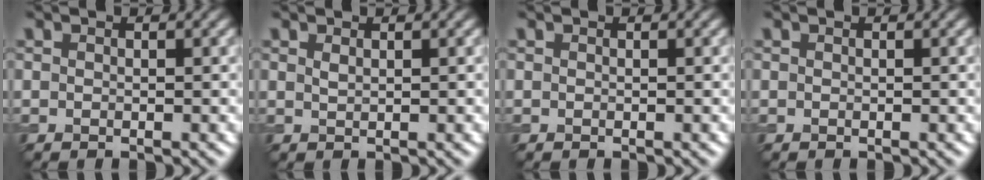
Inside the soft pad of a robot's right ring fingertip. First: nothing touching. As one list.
[{"total": 0.6, "force": [0.4, 0.2, 0.4], "torque": [-0.010, 0.000, 0.010]}, {"total": 0.0}, {"total": 0.0}]